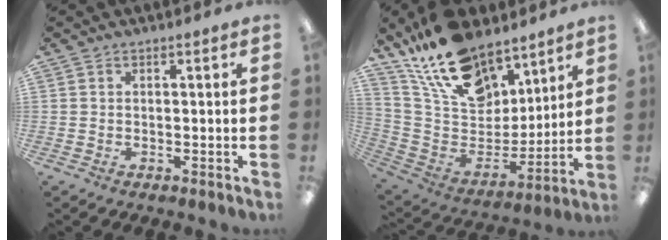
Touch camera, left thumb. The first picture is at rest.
{"total": 20.4, "force": [15.0, 10.3, 9.1], "torque": [-0.184, -0.086, 0.277]}